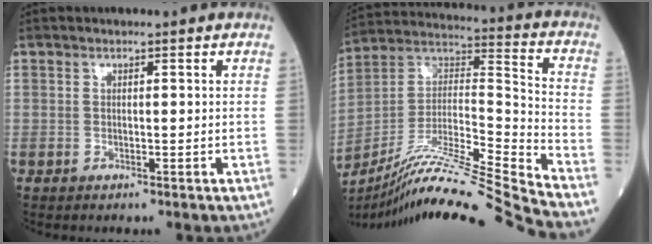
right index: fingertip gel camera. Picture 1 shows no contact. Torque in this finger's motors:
{"motor_torque": [-0.42, -0.67, 0.15, 0.06]}